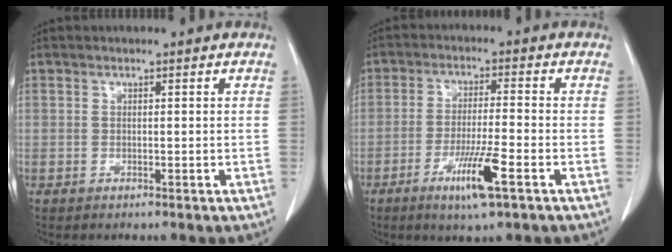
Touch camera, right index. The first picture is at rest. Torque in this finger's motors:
{"motor_torque": [0.91, -0.10, 0.53, 0.11]}